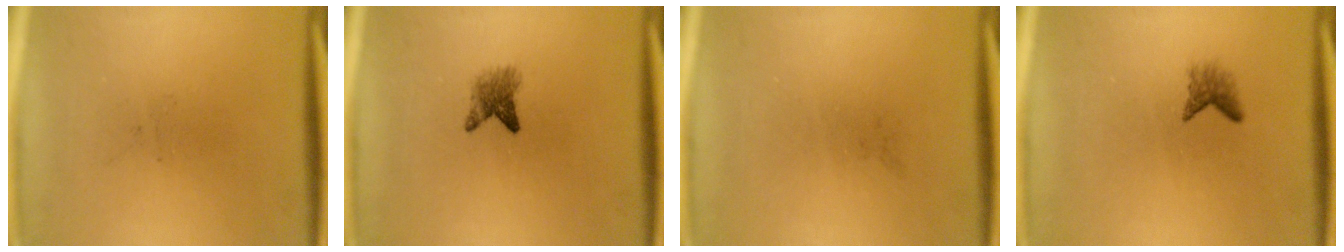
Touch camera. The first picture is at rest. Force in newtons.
{"total": 2.7}
{"total": 0.0}
{"total": 1.6}